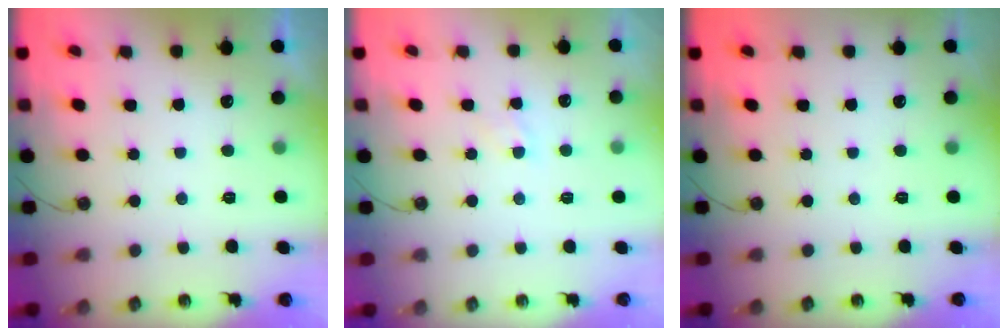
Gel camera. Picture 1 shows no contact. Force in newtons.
{"total": 3.9, "press": 3.9, "slide": 0.6}
{"total": 0.0}